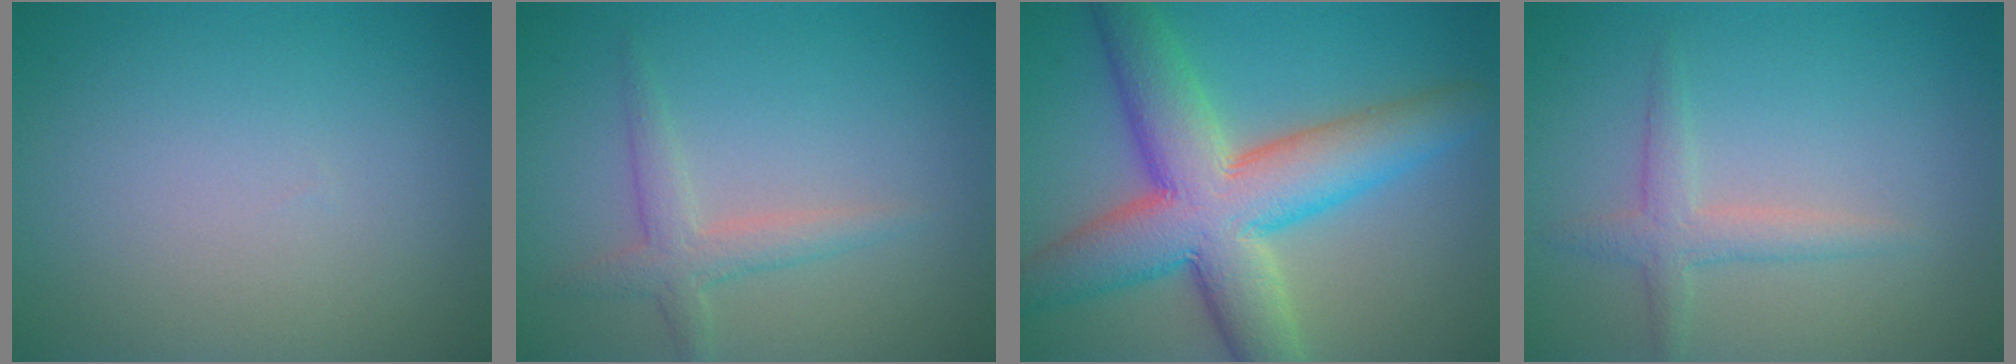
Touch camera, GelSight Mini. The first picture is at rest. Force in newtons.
{"total": 2.5, "press": 2.5, "slide": 0.1}
{"total": 11.0, "press": 11.0, "slide": 0.4}
{"total": 2.2, "press": 2.2, "slide": 0.1}